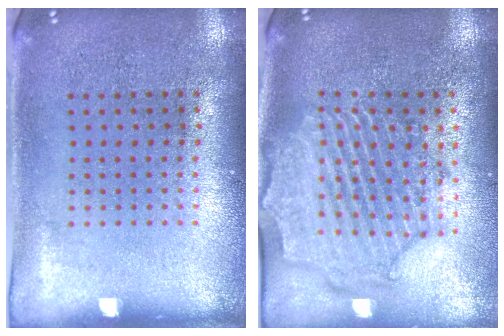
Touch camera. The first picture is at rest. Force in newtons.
{"total": 2.4, "press": 2.2, "slide": 0.8}